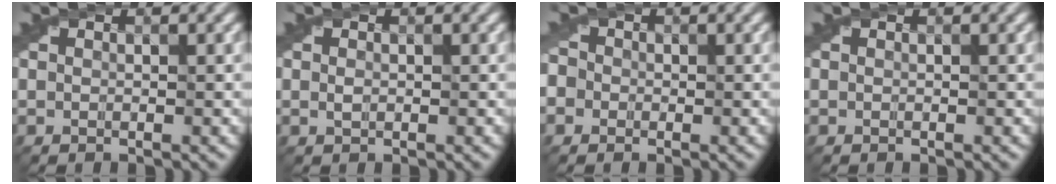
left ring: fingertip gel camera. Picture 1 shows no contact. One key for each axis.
{"total": 0.6, "fx": 0.0, "fy": 0.4, "fz": 0.4, "tx": -0.012, "ty": 0.000, "tz": 0.000}
{"total": 2.1, "fx": -0.6, "fy": 1.9, "fz": 0.5, "tx": -0.003, "ty": 0.012, "tz": -0.022}
{"total": 0.0}